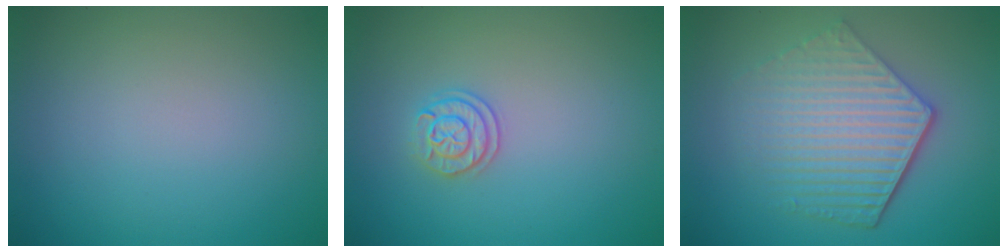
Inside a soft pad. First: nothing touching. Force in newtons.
{"total": 1.9, "press": 1.8, "slide": 0.5}
{"total": 6.1, "press": 4.4, "slide": 4.2}